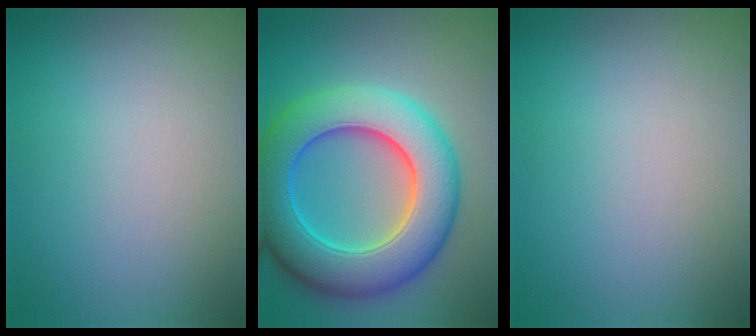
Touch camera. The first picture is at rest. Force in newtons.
{"total": 10.4, "press": 10.4, "slide": 0.2}
{"total": 0.0}